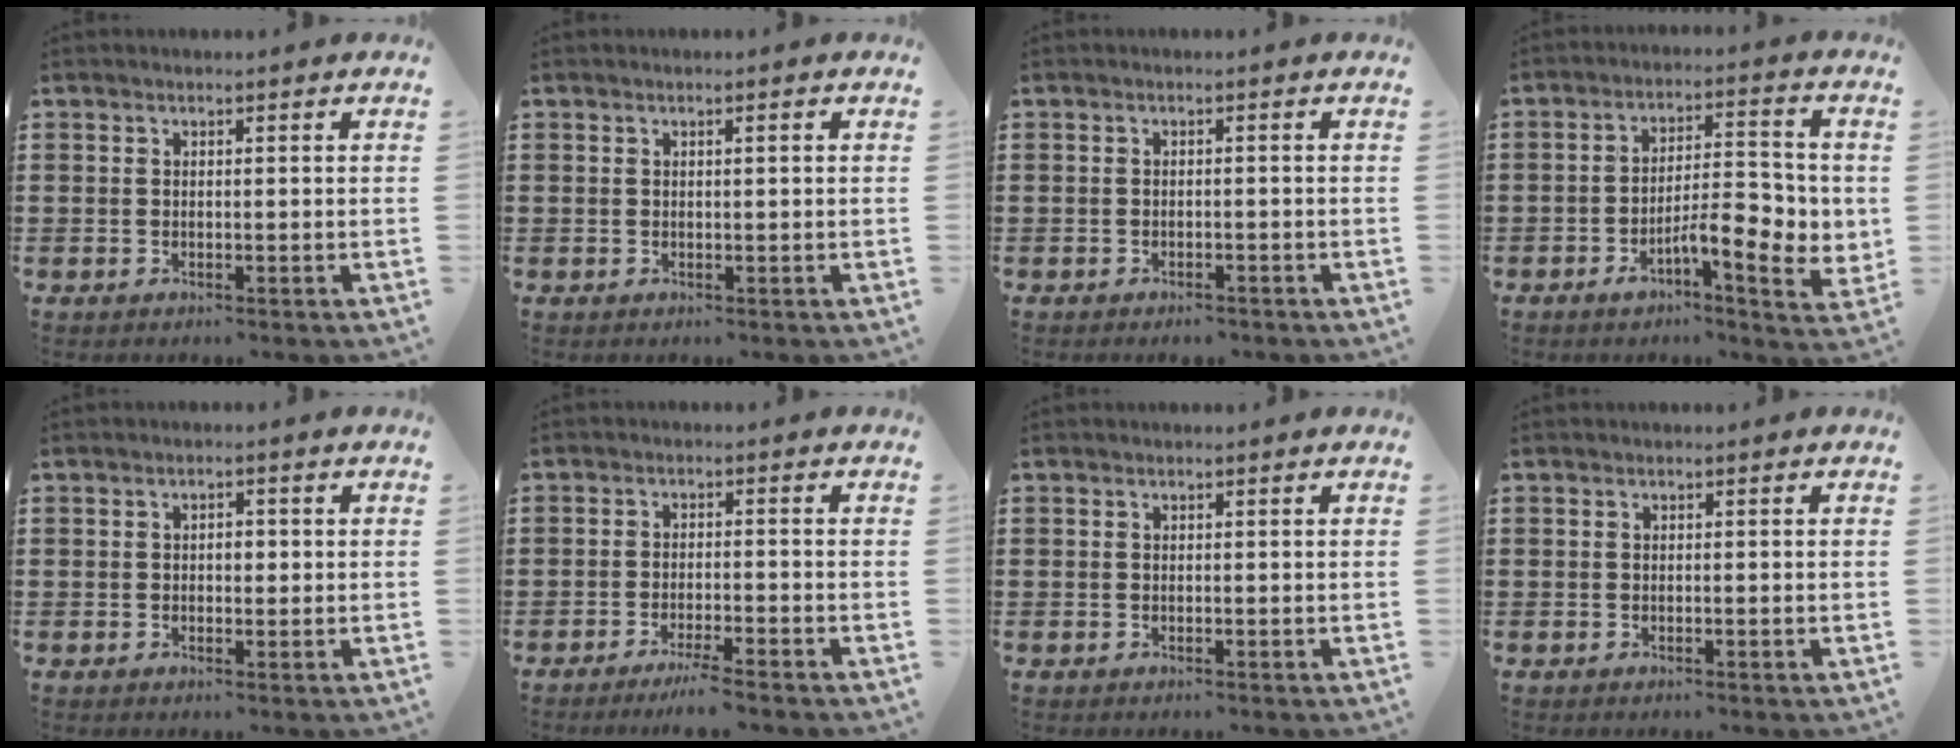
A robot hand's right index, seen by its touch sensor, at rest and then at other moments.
{"total": 0.6, "force": [0.2, 0.0, 0.6], "torque": [-0.010, -0.001, 0.003]}
{"total": 1.1, "force": [-1.1, 0.1, 0.2], "torque": [-0.009, -0.002, -0.023]}
{"total": 8.6, "force": [-2.3, 3.0, 7.7], "torque": [-0.102, -0.005, -0.040]}
{"total": 1.8, "force": [0.0, 1.0, 1.6], "torque": [-0.030, 0.006, -0.003]}
{"total": 3.2, "force": [-2.8, -0.4, 1.5], "torque": [-0.033, -0.007, -0.056]}
{"total": 0.0}
{"total": 0.0}